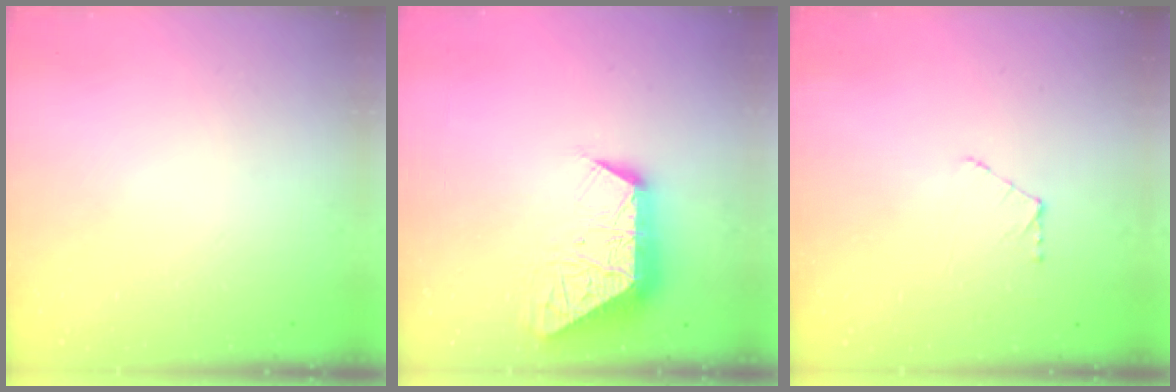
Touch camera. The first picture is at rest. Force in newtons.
{"total": 12.2, "press": 12.1, "slide": 1.2}
{"total": 3.8, "press": 3.8, "slide": 0.4}